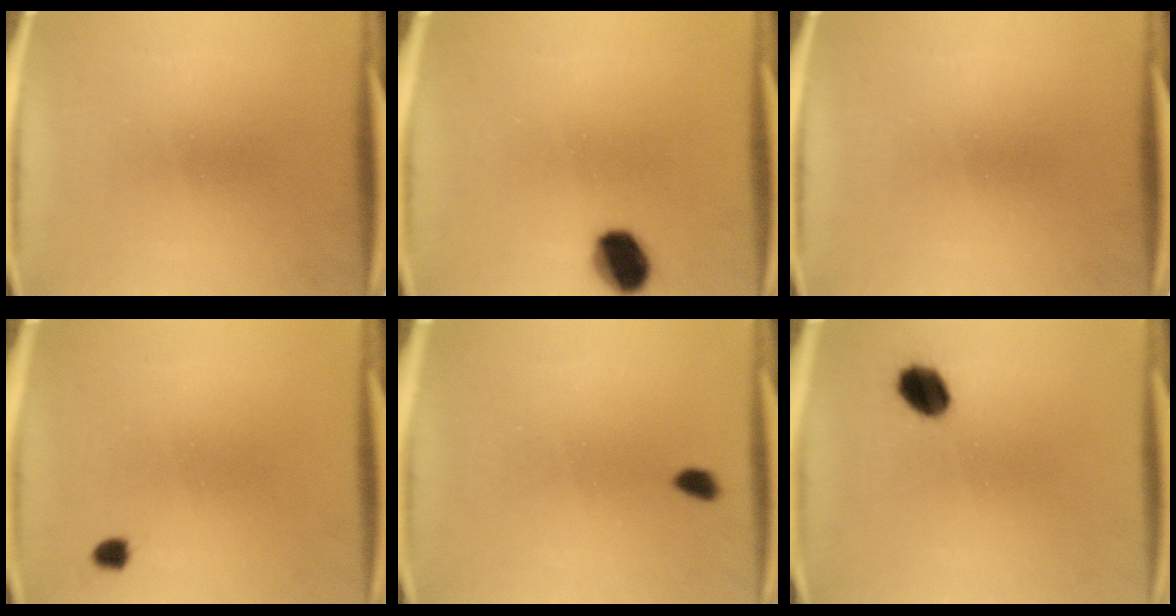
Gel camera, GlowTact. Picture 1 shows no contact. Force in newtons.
{"total": 8.1}
{"total": 0.0}
{"total": 1.4}
{"total": 1.7}
{"total": 7.0}